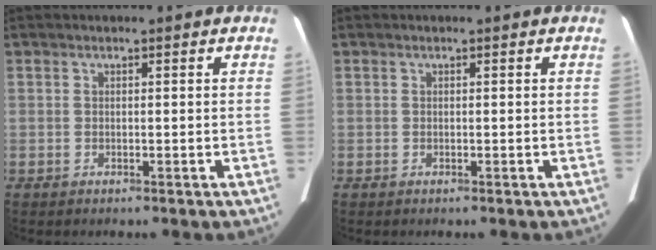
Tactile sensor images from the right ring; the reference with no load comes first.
{"total": 0.0}